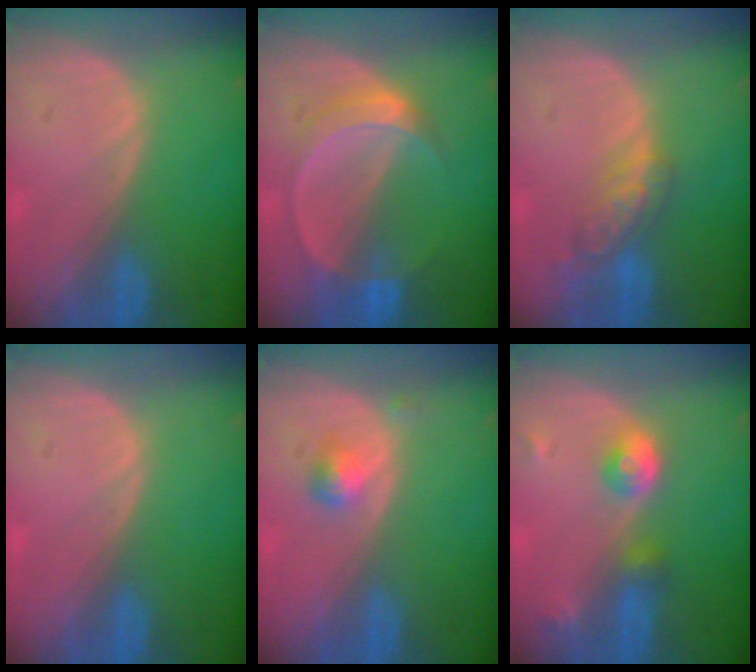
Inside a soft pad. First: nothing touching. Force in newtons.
{"total": 5.7, "press": 5.2, "slide": 2.3}
{"total": 5.7, "press": 5.0, "slide": 2.6}
{"total": 0.0}
{"total": 2.2, "press": 2.2, "slide": 0.2}
{"total": 4.3, "press": 4.3, "slide": 0.3}